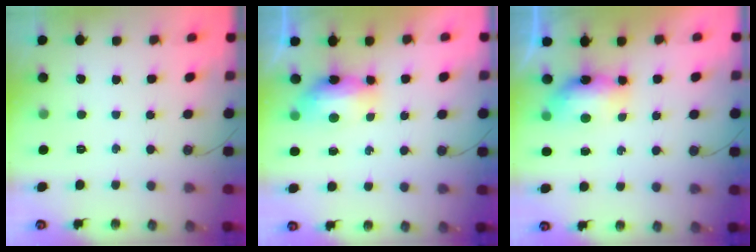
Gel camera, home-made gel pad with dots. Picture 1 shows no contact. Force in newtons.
{"total": 10.4, "press": 8.7, "slide": 5.7}
{"total": 8.1, "press": 7.8, "slide": 2.3}